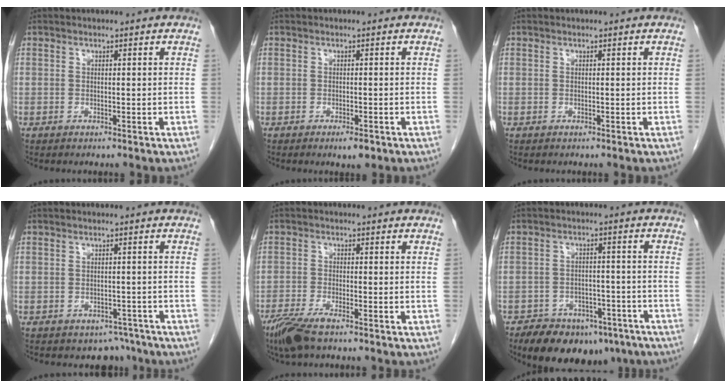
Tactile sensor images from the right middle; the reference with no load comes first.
{"total": 2.0, "force": [-1.2, 0.5, 1.5], "torque": [-0.022, -0.002, -0.014]}
{"total": 0.0}
{"total": 3.6, "force": [-2.8, 2.2, 0.0], "torque": [0.010, 0.009, -0.035]}
{"total": 5.7, "force": [-4.2, 0.9, 3.7], "torque": [-0.077, -0.015, -0.078]}
{"total": 13.8, "force": [-9.8, 7.3, 6.3], "torque": [-0.092, 0.006, -0.135]}